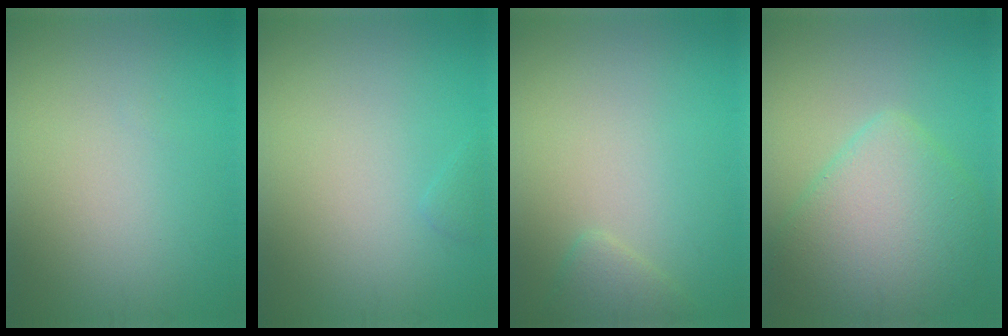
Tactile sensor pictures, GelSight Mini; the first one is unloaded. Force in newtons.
{"total": 0.6, "press": 0.6, "slide": 0.1}
{"total": 1.6, "press": 1.6, "slide": 0.1}
{"total": 6.9, "press": 6.9, "slide": 0.4}